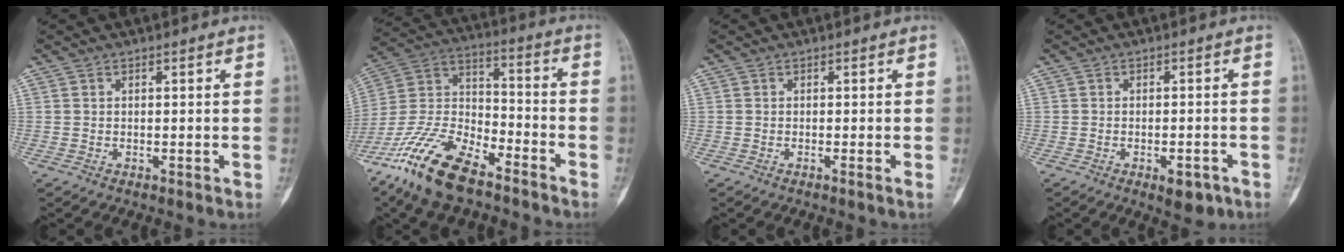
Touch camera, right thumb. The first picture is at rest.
{"total": 18.5, "force": [-12.9, 7.0, 11.2], "torque": [-0.236, 0.061, -0.244]}
{"total": 0.7, "force": [-0.3, -0.3, 0.5], "torque": [-0.005, 0.002, -0.008]}
{"total": 4.5, "force": [-2.3, 1.9, 3.4], "torque": [-0.037, 0.011, -0.021]}